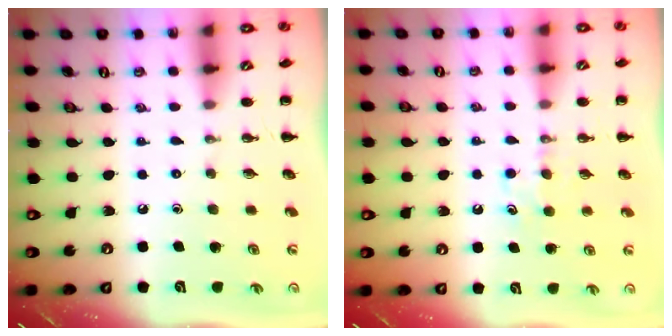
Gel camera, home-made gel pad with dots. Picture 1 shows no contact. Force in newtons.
{"total": 4.8, "press": 4.6, "slide": 1.2}